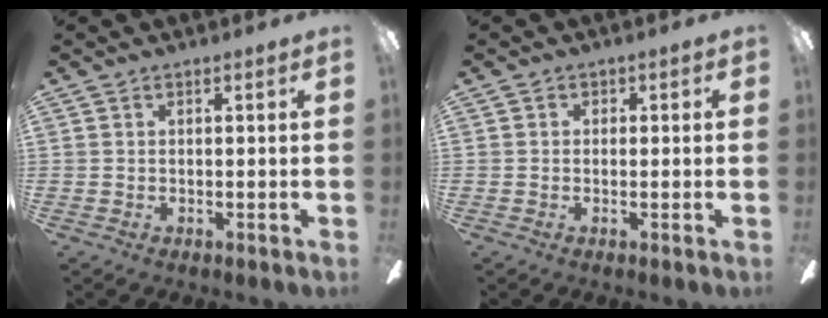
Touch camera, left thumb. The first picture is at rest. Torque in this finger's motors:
{"motor_torque": [0.14, -0.08, -0.33, 0.17, -0.05]}